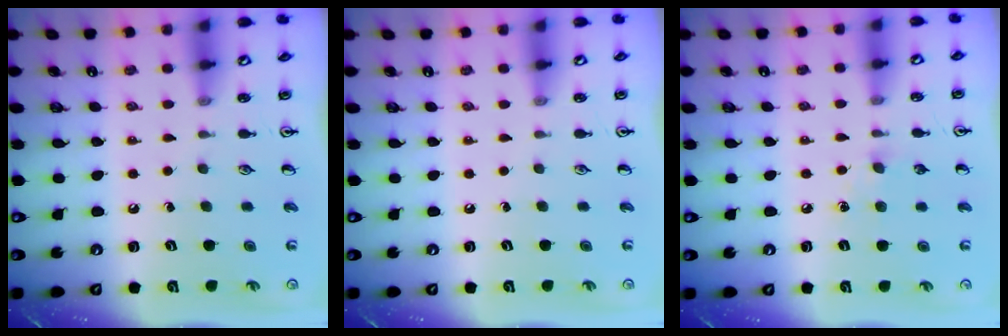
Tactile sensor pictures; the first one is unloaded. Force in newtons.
{"total": 0.0}
{"total": 6.2, "press": 6.1, "slide": 0.7}